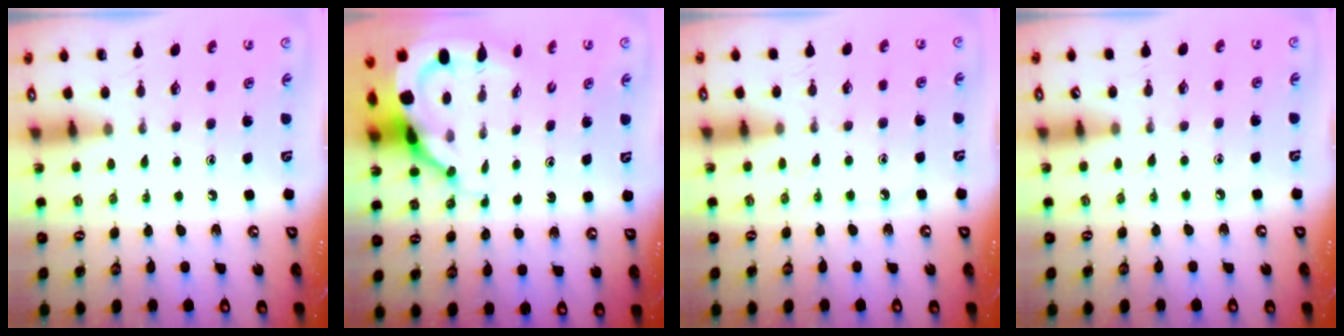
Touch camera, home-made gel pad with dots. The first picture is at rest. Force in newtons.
{"total": 9.1, "press": 9.0, "slide": 0.9}
{"total": 5.9, "press": 5.9, "slide": 0.7}
{"total": 2.8, "press": 2.8, "slide": 0.4}